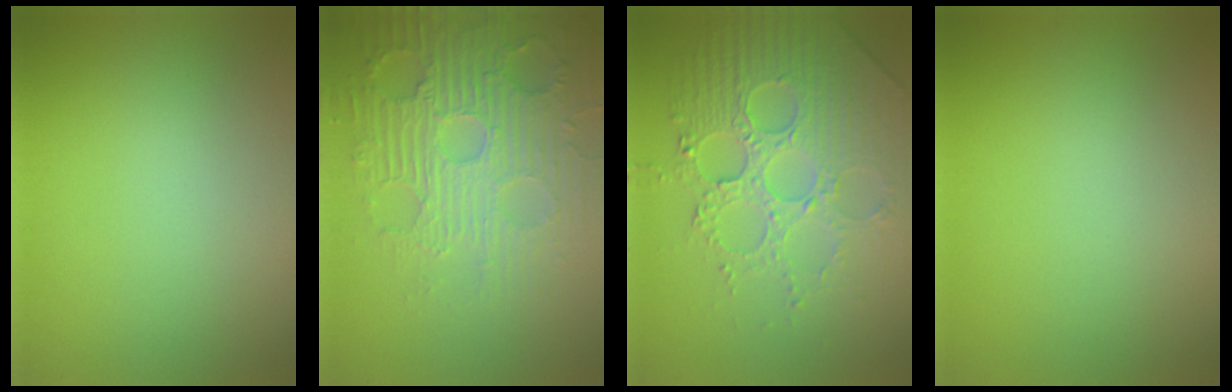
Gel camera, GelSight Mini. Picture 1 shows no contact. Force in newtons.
{"total": 6.2, "press": 5.5, "slide": 2.8}
{"total": 6.3, "press": 5.6, "slide": 3.0}
{"total": 0.0}